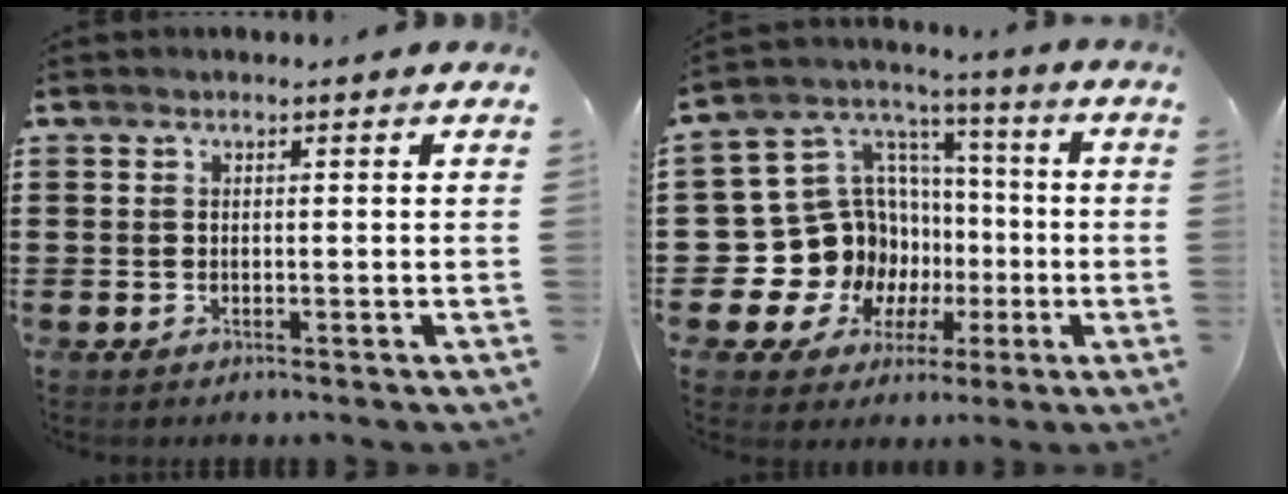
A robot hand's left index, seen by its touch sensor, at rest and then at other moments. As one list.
[{"total": 16.4, "force": [-2.7, 14.9, 6.5], "torque": [-0.178, -0.028, -0.013]}]